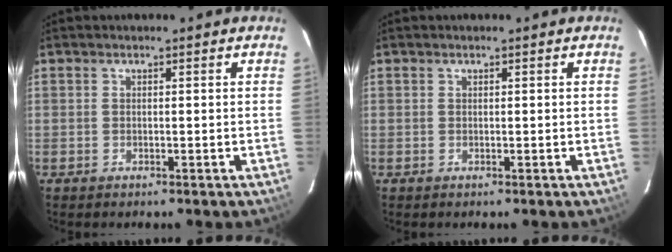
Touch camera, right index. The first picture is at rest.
{"total": 0.0}